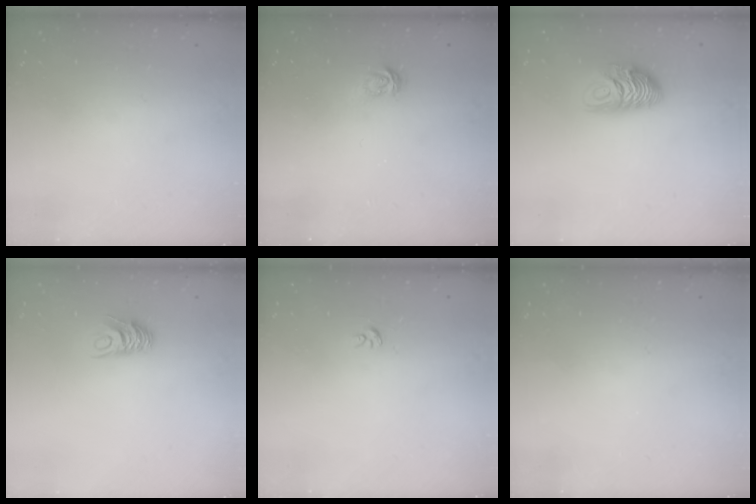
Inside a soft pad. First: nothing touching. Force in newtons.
{"total": 3.6, "press": 3.6, "slide": 0.3}
{"total": 9.2, "press": 9.2, "slide": 0.3}
{"total": 7.0, "press": 7.0, "slide": 0.2}
{"total": 2.4, "press": 2.4, "slide": 0.1}
{"total": 0.0}